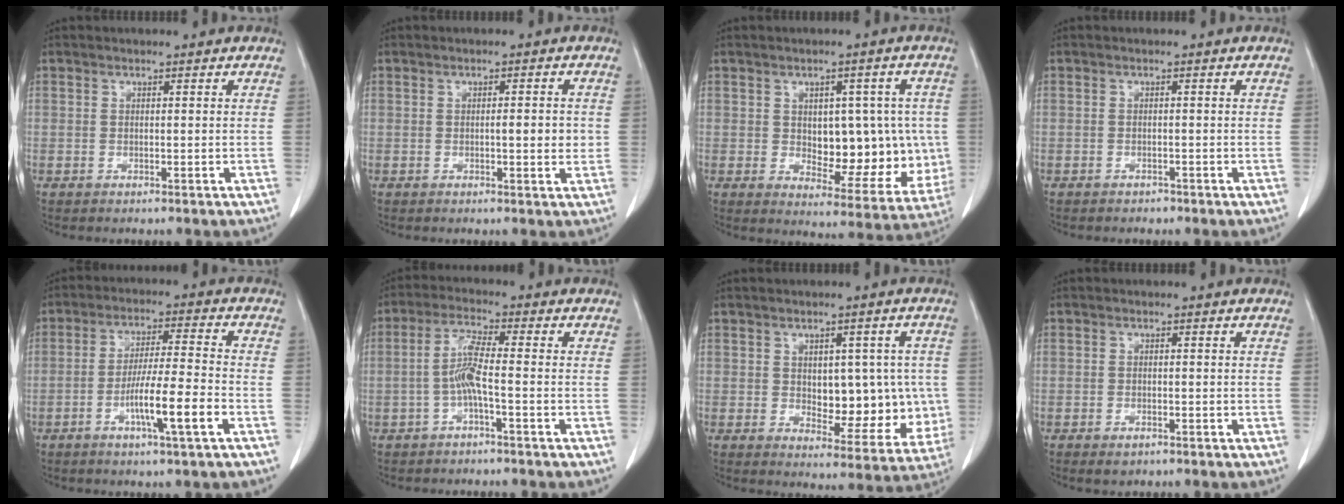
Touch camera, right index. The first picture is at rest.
{"total": 3.1, "force": [-0.1, 0.6, 3.1], "torque": [-0.047, -0.001, -0.001]}
{"total": 13.0, "force": [0.1, 6.9, 11.0], "torque": [-0.136, 0.013, 0.025]}
{"total": 0.9, "force": [-0.8, 0.5, 0.0], "torque": [-0.004, 0.001, -0.011]}
{"total": 9.1, "force": [-3.7, -0.2, 8.3], "torque": [-0.150, -0.004, -0.067]}
{"total": 4.9, "force": [-1.4, 0.1, 4.7], "torque": [-0.101, 0.008, -0.028]}
{"total": 10.6, "force": [0.1, 5.9, 8.8], "torque": [-0.097, 0.012, 0.021]}
{"total": 1.7, "force": [-1.1, 0.8, 1.0], "torque": [-0.015, 0.000, -0.011]}